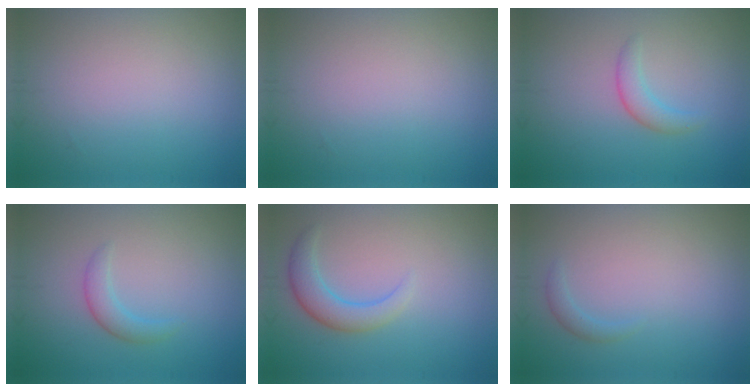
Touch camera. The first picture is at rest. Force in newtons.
{"total": 0.0}
{"total": 1.8, "press": 1.8, "slide": 0.1}
{"total": 1.7, "press": 1.7, "slide": 0.2}
{"total": 2.9, "press": 2.9, "slide": 0.1}
{"total": 0.9, "press": 0.9, "slide": 0.0}